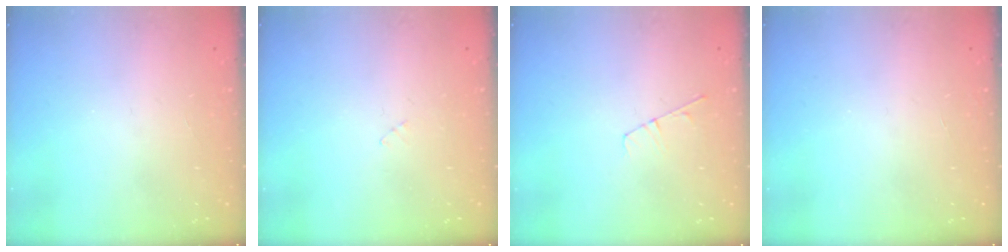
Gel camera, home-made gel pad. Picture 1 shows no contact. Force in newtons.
{"total": 2.7, "press": 2.7, "slide": 0.3}
{"total": 3.1, "press": 3.1, "slide": 0.4}
{"total": 0.0}